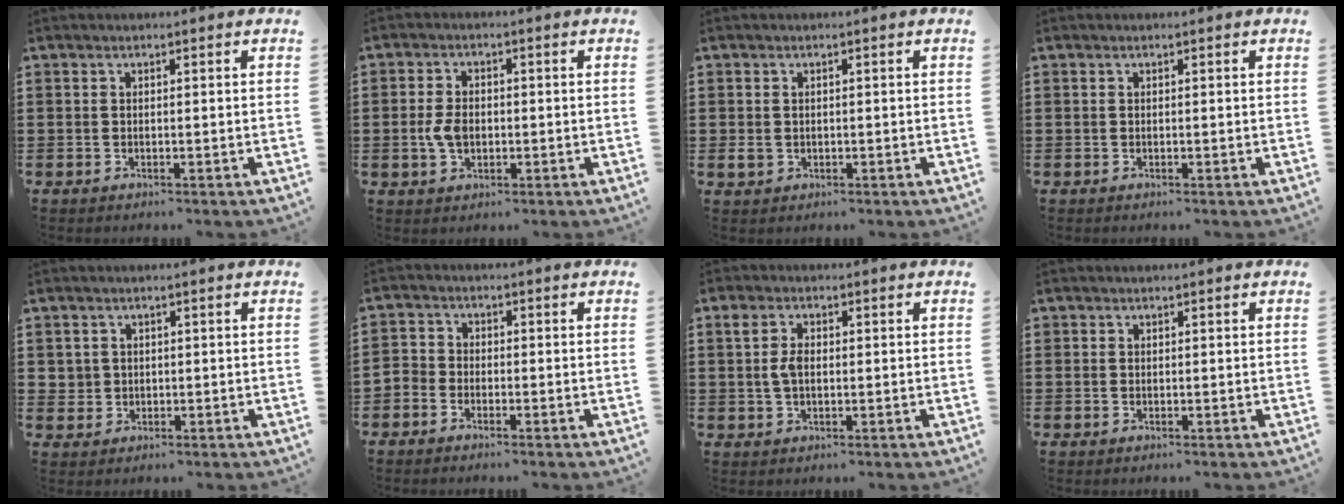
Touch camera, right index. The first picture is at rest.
{"total": 4.2, "force": [-0.5, 2.7, 3.1], "torque": [-0.075, 0.002, -0.013]}
{"total": 1.4, "force": [-0.1, 1.3, 0.5], "torque": [-0.012, 0.006, -0.004]}
{"total": 0.0}
{"total": 1.8, "force": [0.3, 1.7, 0.1], "torque": [-0.012, 0.009, 0.004]}
{"total": 2.1, "force": [-1.8, 1.1, 0.1], "torque": [-0.009, 0.004, -0.040]}
{"total": 3.4, "force": [0.3, 2.0, 2.7], "torque": [-0.065, 0.008, 0.002]}
{"total": 0.5, "force": [0.2, 0.5, 0.0], "torque": [0.001, 0.006, 0.003]}